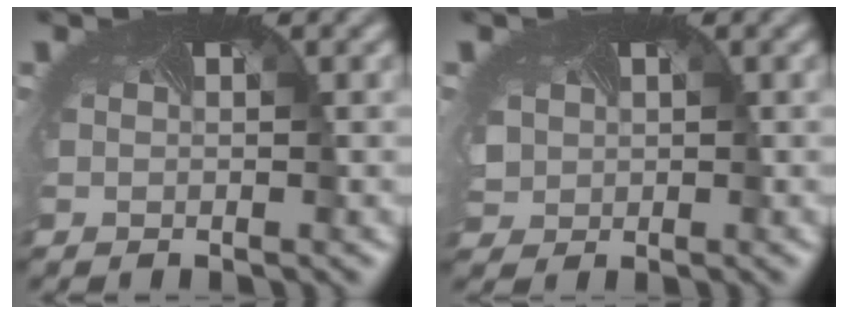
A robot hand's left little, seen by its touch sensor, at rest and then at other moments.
{"total": 2.3, "force": [0.2, 2.1, 0.8], "torque": [-0.034, 0.002, 0.006]}